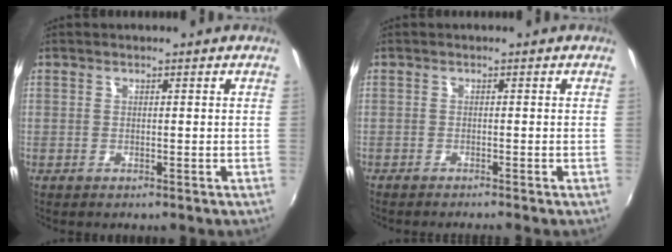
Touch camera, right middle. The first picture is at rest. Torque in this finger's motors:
{"motor_torque": [0.08, -0.09, 0.04, 0.05]}